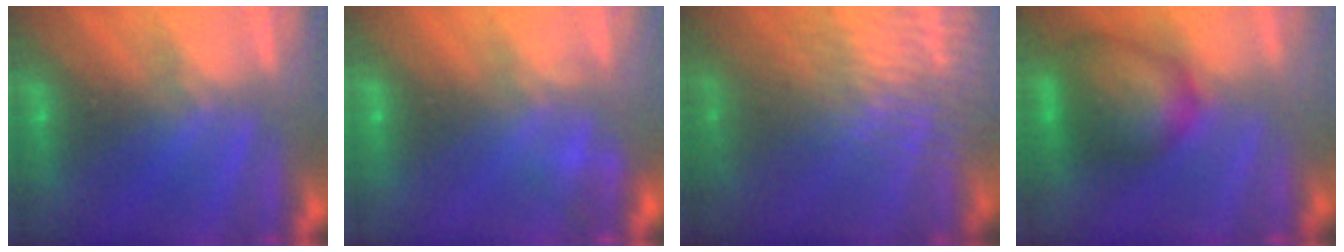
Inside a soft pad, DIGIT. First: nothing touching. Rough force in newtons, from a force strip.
{"total": 2.3}
{"total": 4.6}
{"total": 5.9}